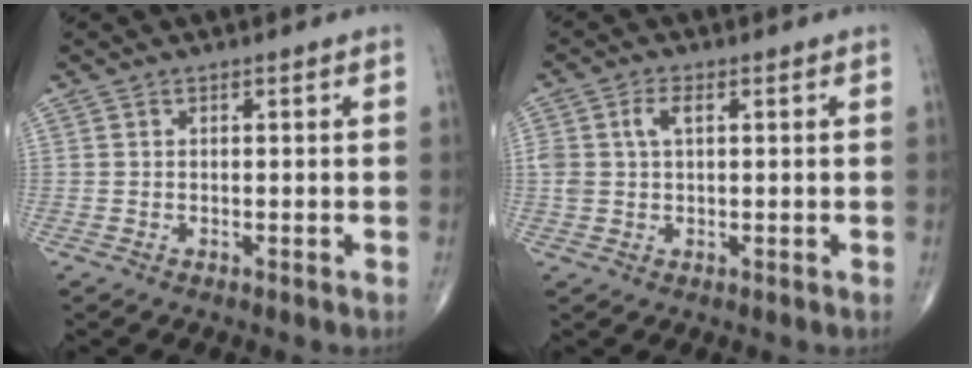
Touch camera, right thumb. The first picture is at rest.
{"total": 4.1, "force": [1.0, 2.3, 3.2], "torque": [-0.076, 0.010, 0.021]}